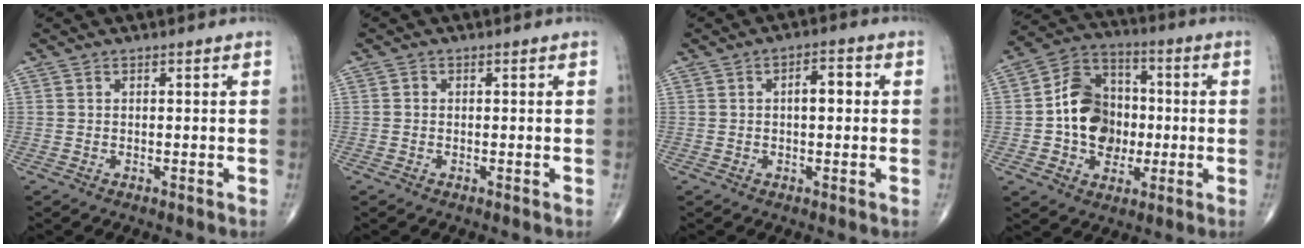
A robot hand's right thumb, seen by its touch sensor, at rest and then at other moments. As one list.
[{"total": 0.5, "force": [-0.1, 0.5, 0.2], "torque": [-0.002, 0.001, -0.005]}, {"total": 4.3, "force": [0.4, 2.1, 3.8], "torque": [-0.049, 0.009, 0.001]}, {"total": 14.4, "force": [-0.9, 11.4, 8.8], "torque": [-0.107, 0.031, -0.020]}]